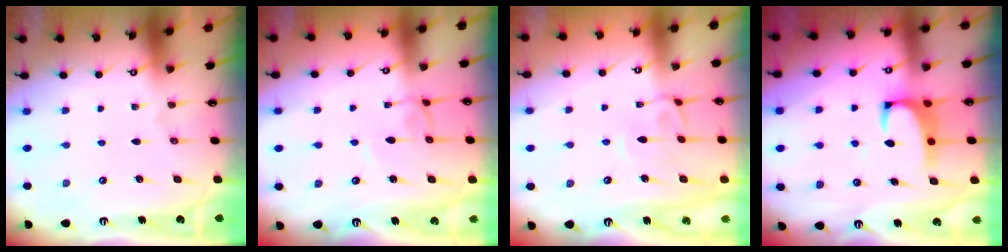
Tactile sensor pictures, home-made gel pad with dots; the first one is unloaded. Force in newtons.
{"total": 3.4, "press": 3.4, "slide": 0.1}
{"total": 3.0, "press": 2.9, "slide": 0.7}
{"total": 2.1, "press": 1.9, "slide": 1.0}